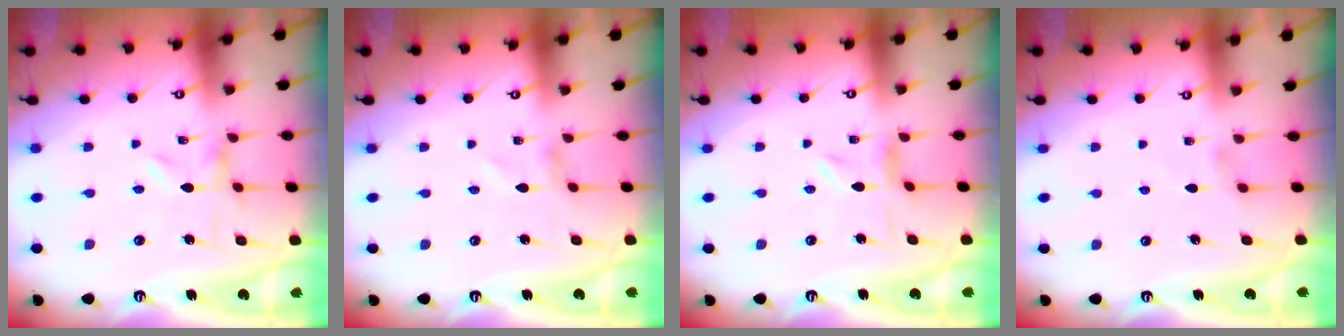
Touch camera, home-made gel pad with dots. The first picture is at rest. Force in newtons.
{"total": 0.5, "press": 0.5, "slide": 0.1}
{"total": 1.7, "press": 1.7, "slide": 0.3}
{"total": 1.1, "press": 1.0, "slide": 0.3}